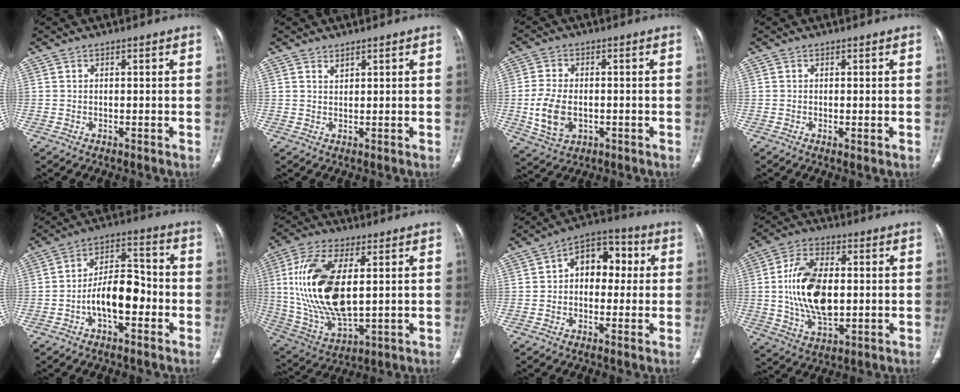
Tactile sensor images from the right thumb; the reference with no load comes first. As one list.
[{"total": 1.1, "force": [1.0, 0.4, 0.4], "torque": [-0.001, -0.009, 0.018]}, {"total": 8.9, "force": [-1.4, 5.9, 6.4], "torque": [-0.126, 0.001, -0.018]}, {"total": 1.1, "force": [-0.2, 0.3, 1.1], "torque": [-0.024, -0.006, -0.002]}, {"total": 10.8, "force": [-3.4, 5.5, 8.6], "torque": [-0.131, 0.044, -0.063]}, {"total": 20.8, "force": [2.9, 10.1, 17.9], "torque": [-0.365, -0.015, 0.062]}, {"total": 10.7, "force": [1.3, 7.3, 7.6], "torque": [-0.071, 0.031, 0.010]}, {"total": 15.5, "force": [0.4, 8.7, 12.8], "torque": [-0.232, 0.003, 0.010]}]